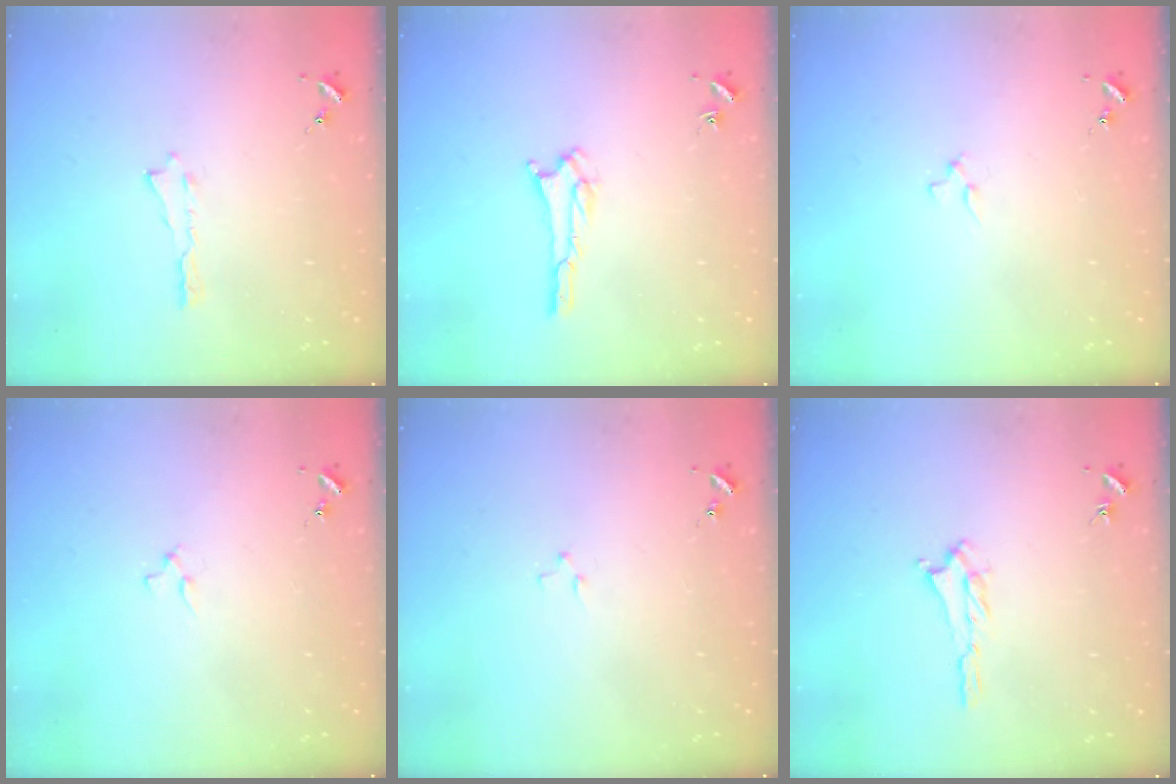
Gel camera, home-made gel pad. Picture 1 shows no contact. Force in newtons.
{"total": 1.8, "press": 1.8, "slide": 0.2}
{"total": 0.9, "press": 0.9, "slide": 0.2}
{"total": 0.9, "press": 0.9, "slide": 0.2}
{"total": 0.7, "press": 0.7, "slide": 0.2}
{"total": 1.2, "press": 1.1, "slide": 0.5}